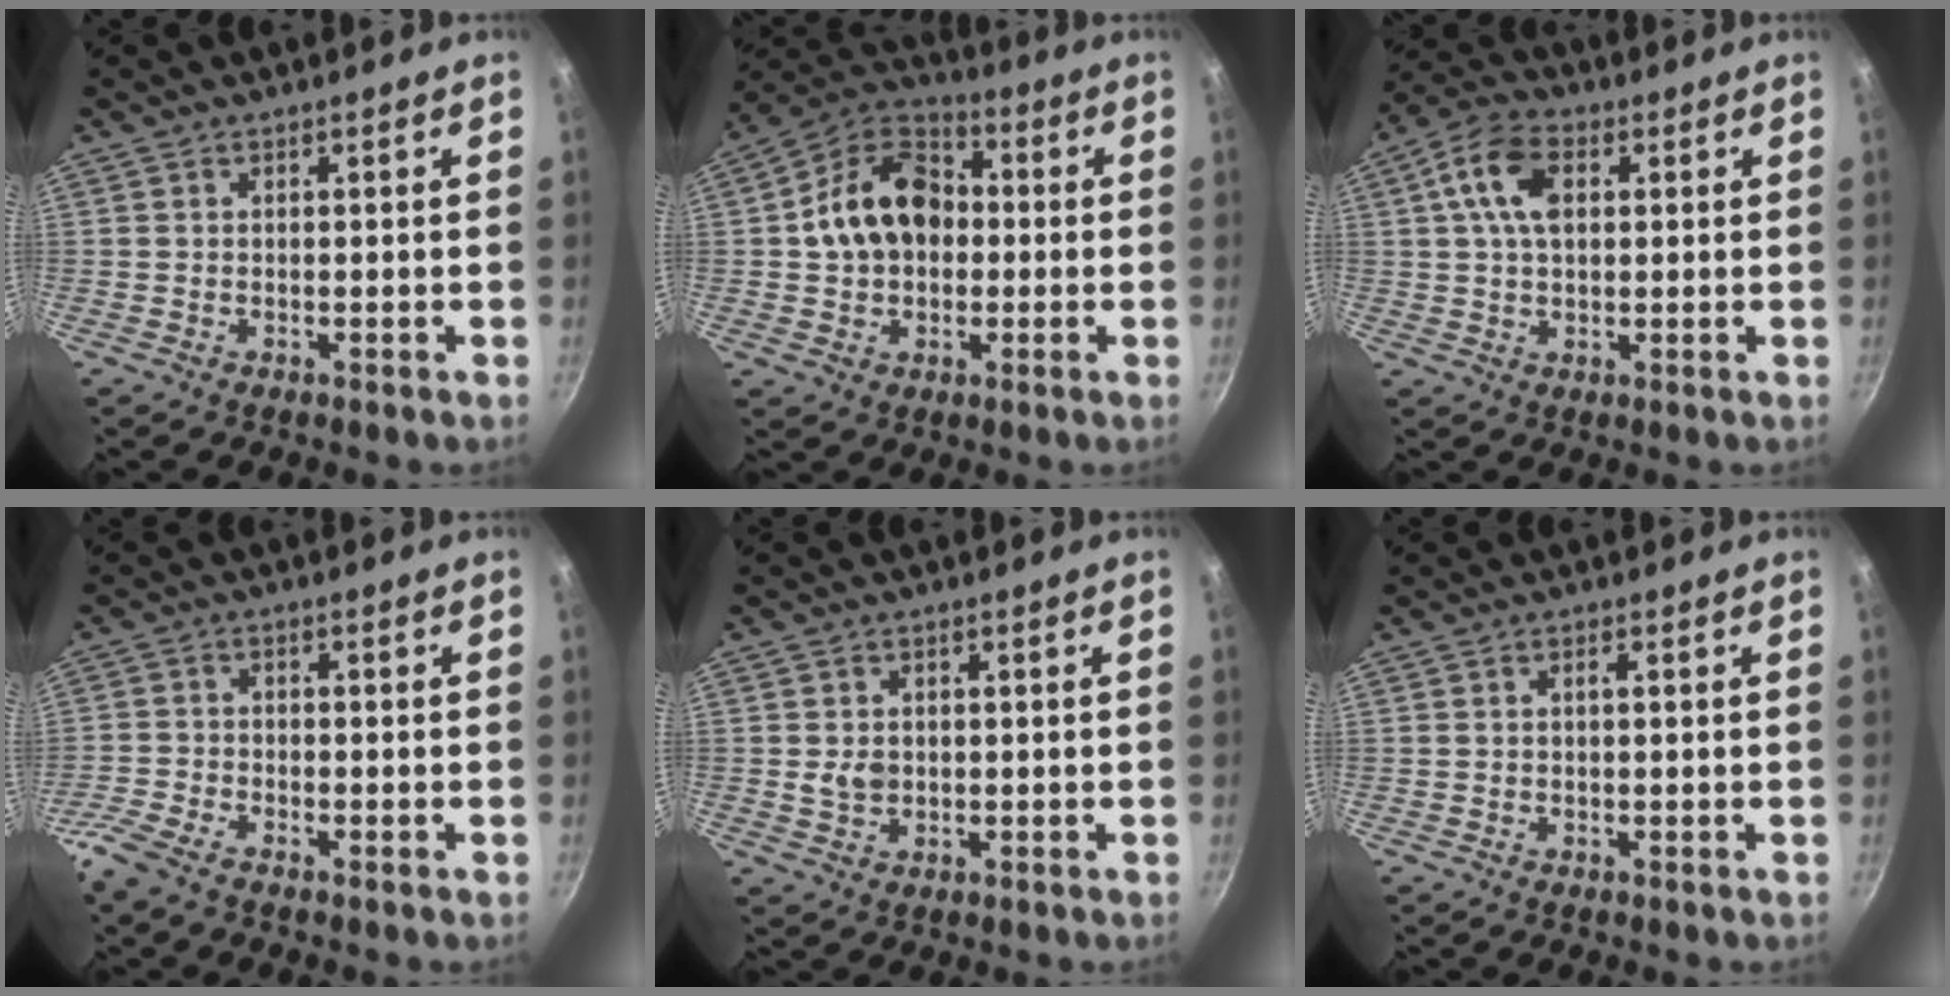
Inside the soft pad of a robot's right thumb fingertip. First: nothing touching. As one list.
[{"total": 15.0, "force": [0.6, 11.2, 10.0], "torque": [-0.141, 0.032, -0.005]}, {"total": 9.4, "force": [2.5, 5.9, 6.9], "torque": [-0.116, 0.012, 0.034]}, {"total": 5.4, "force": [-4.1, 1.6, 3.0], "torque": [-0.083, 0.015, -0.094]}, {"total": 3.0, "force": [0.1, 2.6, 1.5], "torque": [-0.015, -0.002, 0.005]}, {"total": 0.8, "force": [0.0, 0.2, 0.8], "torque": [-0.018, 0.005, 0.001]}]